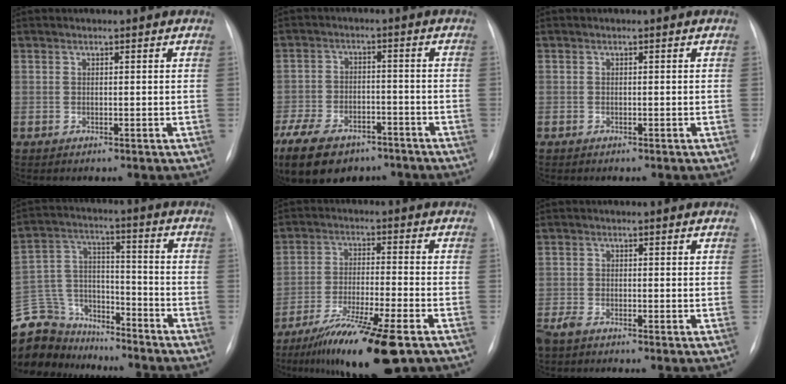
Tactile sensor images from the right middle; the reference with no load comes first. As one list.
[{"total": 18.1, "force": [-12.2, 9.8, 9.2], "torque": [-0.247, -0.019, -0.190]}, {"total": 0.0}, {"total": 17.1, "force": [-15.2, 7.2, 2.8], "torque": [-0.076, 0.052, -0.255]}, {"total": 13.6, "force": [-9.1, 0.9, 10.1], "torque": [-0.178, -0.040, -0.155]}, {"total": 3.2, "force": [-2.5, 0.6, 1.8], "torque": [-0.039, -0.007, -0.049]}]